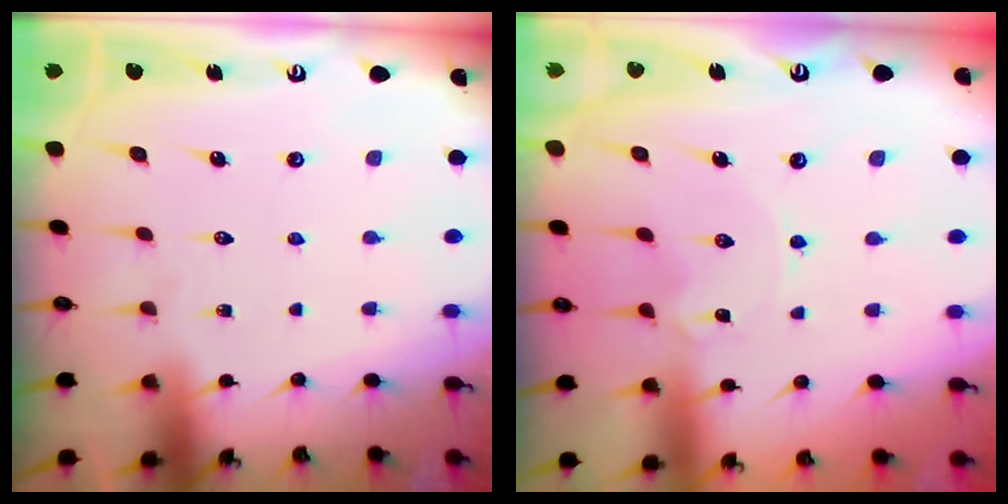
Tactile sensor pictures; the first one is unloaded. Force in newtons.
{"total": 0.7, "press": 0.7, "slide": 0.2}